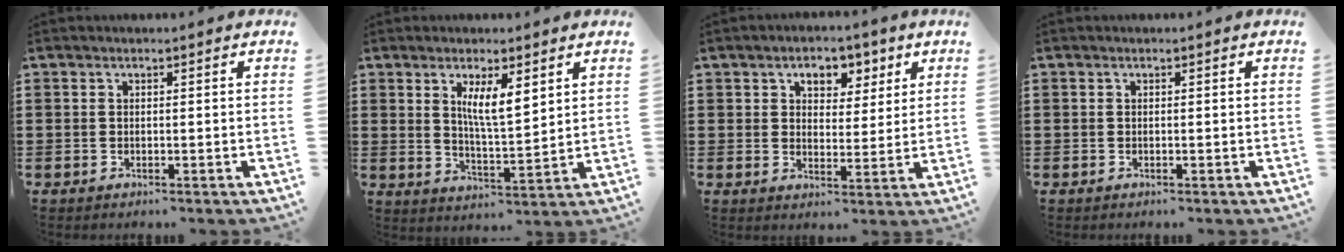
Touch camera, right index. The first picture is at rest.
{"total": 5.9, "force": [2.7, 1.4, 5.0], "torque": [-0.098, -0.001, 0.044]}
{"total": 4.9, "force": [2.8, 3.3, 2.4], "torque": [-0.041, 0.004, 0.042]}
{"total": 0.0}